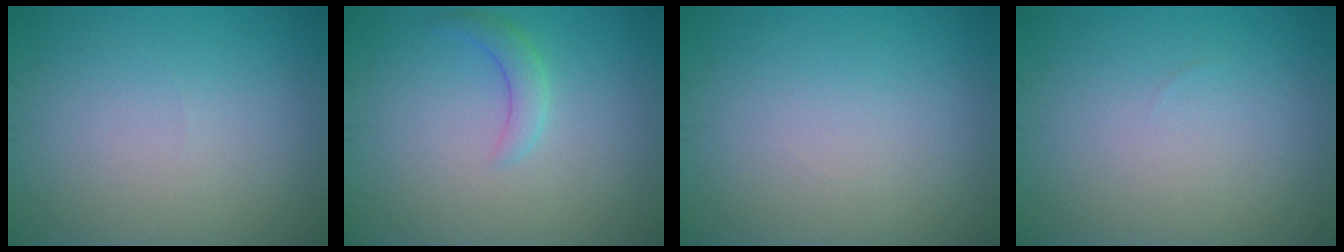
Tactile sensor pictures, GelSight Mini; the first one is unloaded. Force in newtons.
{"total": 1.9, "press": 1.9, "slide": 0.1}
{"total": 0.0}
{"total": 0.0}